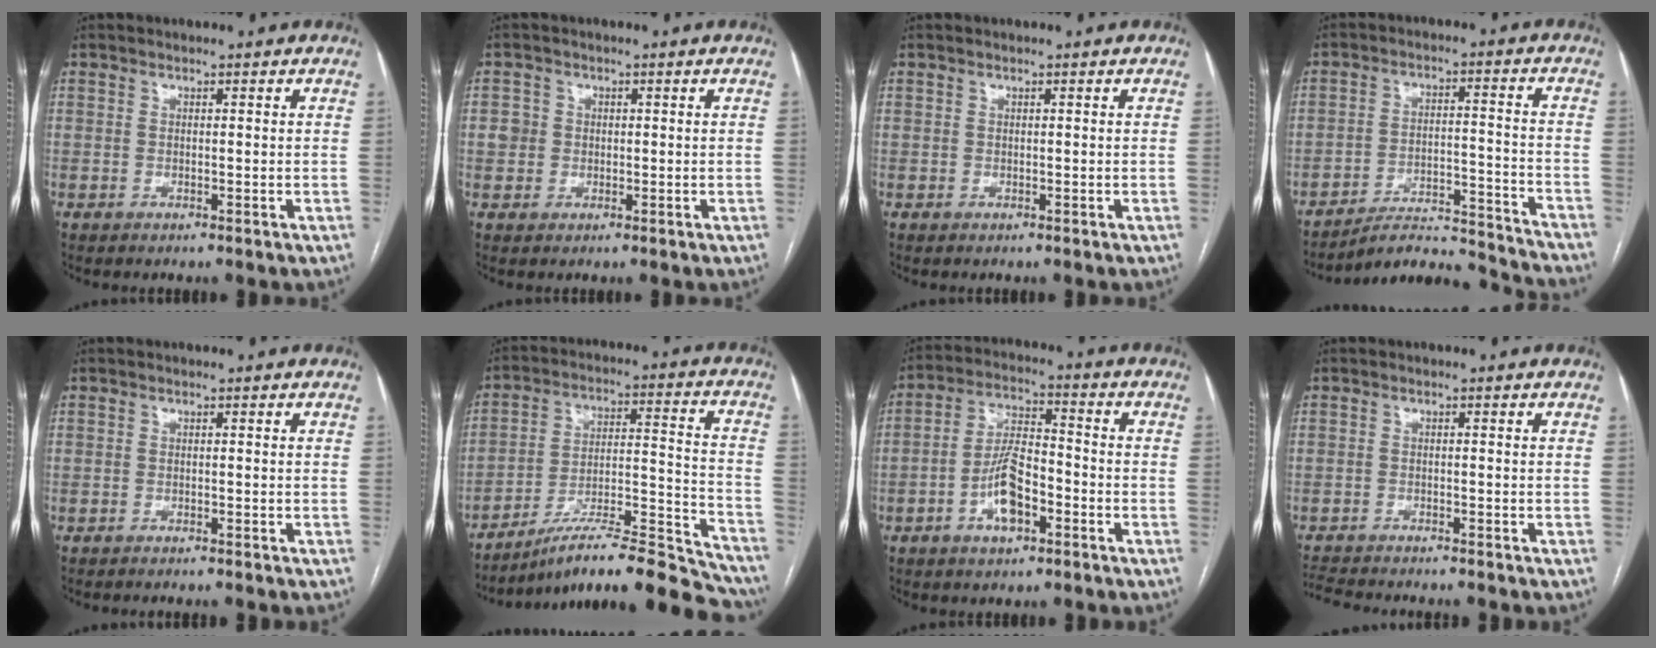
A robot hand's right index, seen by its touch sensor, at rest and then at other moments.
{"total": 2.2, "force": [0.0, 2.2, 0.3], "torque": [0.000, 0.010, 0.001]}
{"total": 0.0}
{"total": 13.9, "force": [-13.8, -0.6, 1.7], "torque": [-0.014, 0.021, -0.205]}
{"total": 3.4, "force": [-3.2, 0.3, 1.2], "torque": [-0.015, -0.003, -0.039]}
{"total": 23.0, "force": [-20.7, 2.4, 9.8], "torque": [-0.098, 0.030, -0.315]}
{"total": 8.6, "force": [-3.6, 3.3, 7.1], "torque": [-0.147, 0.015, -0.064]}
{"total": 8.6, "force": [-8.1, 0.9, 3.0], "torque": [-0.046, -0.007, -0.124]}